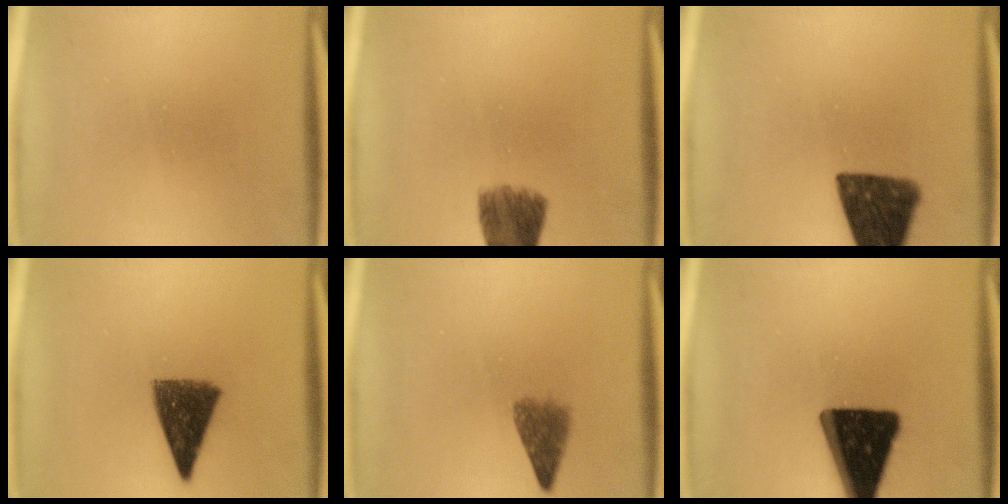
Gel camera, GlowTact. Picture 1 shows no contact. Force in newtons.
{"total": 7.5}
{"total": 15.2}
{"total": 8.4}
{"total": 4.1}
{"total": 18.4}